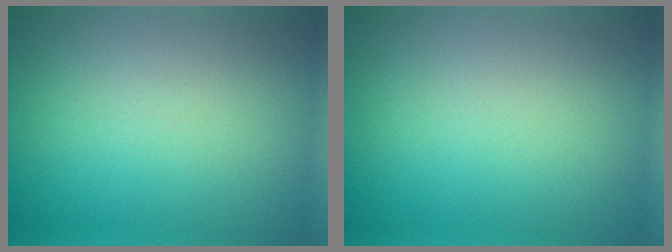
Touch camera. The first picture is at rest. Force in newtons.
{"total": 0.0}